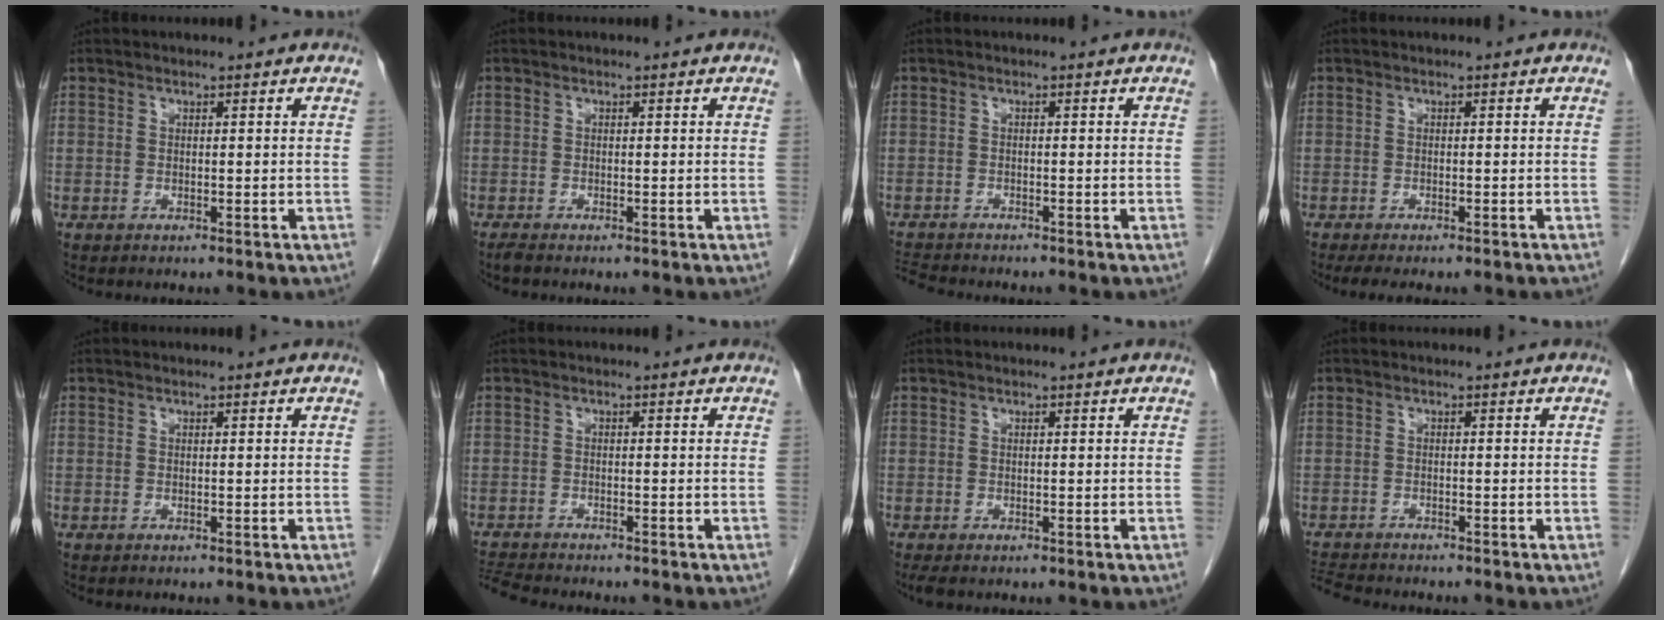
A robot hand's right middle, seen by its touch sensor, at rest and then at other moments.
{"total": 0.7, "force": [-0.6, 0.0, 0.3], "torque": [-0.012, -0.003, -0.014]}
{"total": 4.4, "force": [-4.3, 0.1, 0.9], "torque": [-0.020, -0.017, -0.074]}
{"total": 7.0, "force": [-5.9, 1.4, 3.5], "torque": [-0.039, -0.008, -0.077]}
{"total": 0.0}
{"total": 4.3, "force": [-4.2, -0.4, 0.8], "torque": [-0.020, -0.020, -0.074]}
{"total": 1.1, "force": [-0.9, 0.3, 0.6], "torque": [-0.005, -0.003, -0.012]}
{"total": 4.7, "force": [-4.6, 0.1, 1.1], "torque": [-0.023, -0.017, -0.079]}